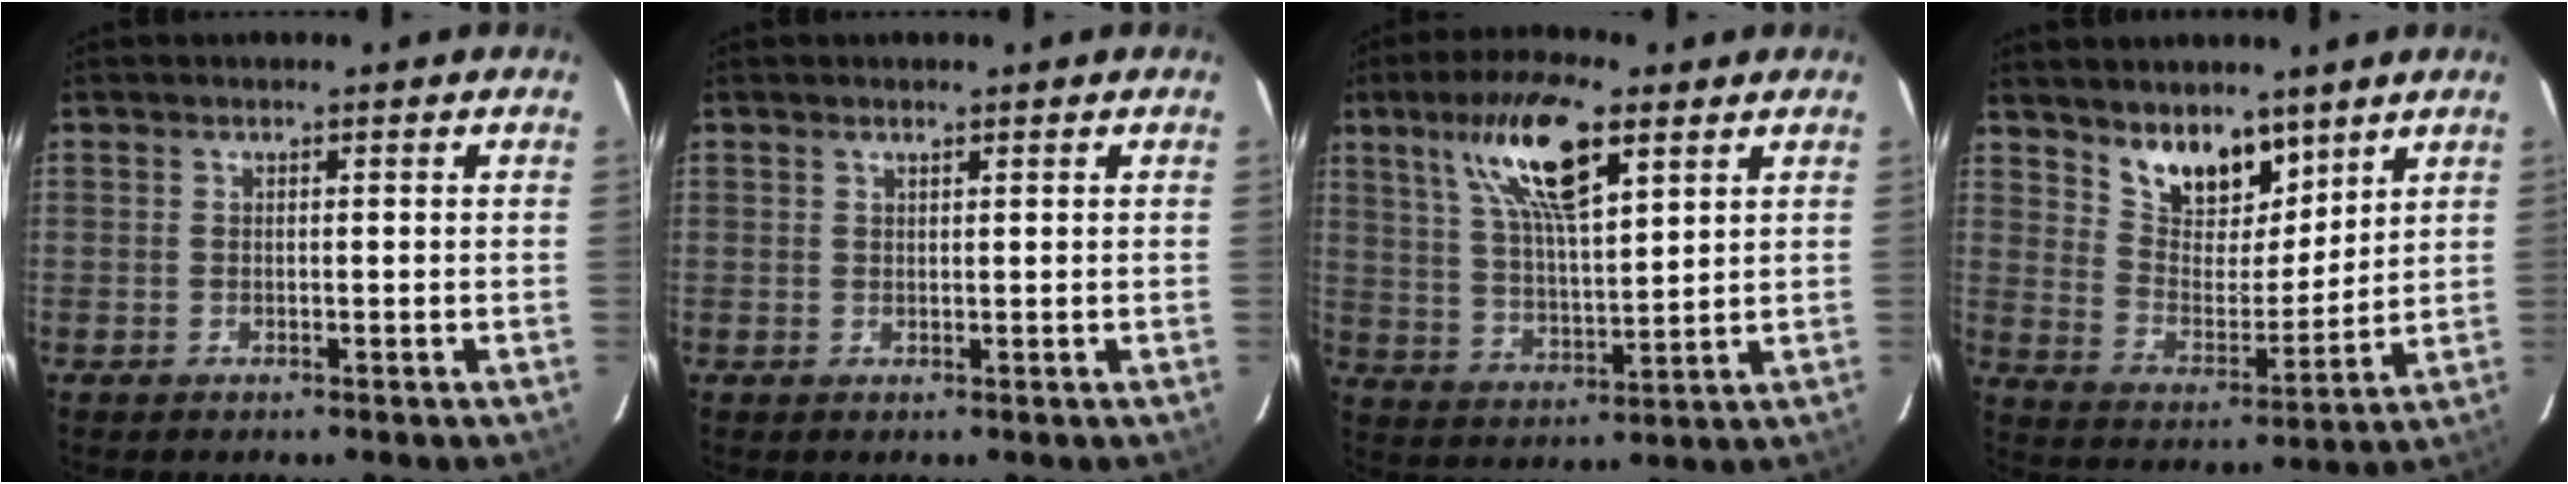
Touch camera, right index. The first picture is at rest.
{"total": 0.7, "force": [0.6, 0.2, 0.4], "torque": [-0.006, 0.002, 0.011]}
{"total": 14.6, "force": [7.8, 4.3, 11.6], "torque": [-0.211, 0.018, 0.148]}
{"total": 11.5, "force": [8.4, 5.6, 5.6], "torque": [-0.094, 0.002, 0.155]}